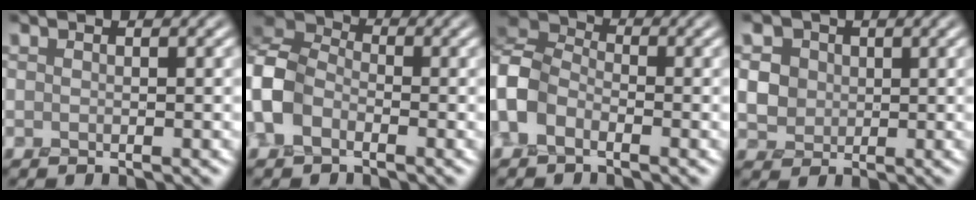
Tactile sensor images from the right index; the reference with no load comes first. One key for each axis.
{"total": 5.3, "fx": -2.2, "fy": 3.6, "fz": 3.2, "tx": -0.077, "ty": 0.007, "tz": -0.061}
{"total": 4.4, "fx": -2.2, "fy": 2.8, "fz": 2.5, "tx": -0.060, "ty": 0.010, "tz": -0.060}
{"total": 5.4, "fx": 1.8, "fy": 4.4, "fz": 2.5, "tx": -0.057, "ty": 0.019, "tz": 0.022}